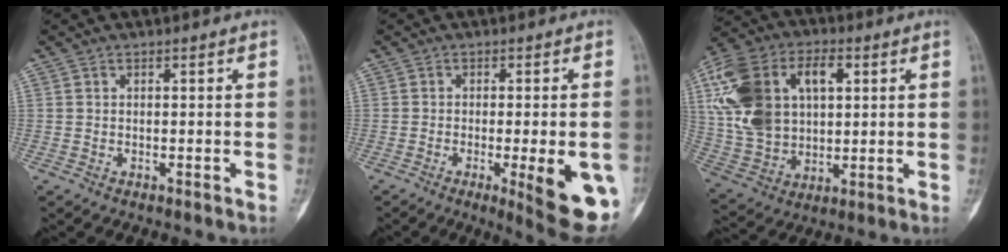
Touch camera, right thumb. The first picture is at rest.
{"total": 12.5, "force": [-3.9, 2.8, 11.5], "torque": [-0.119, -0.011, -0.041]}
{"total": 21.3, "force": [5.2, 14.2, 14.9], "torque": [-0.287, 0.011, 0.097]}